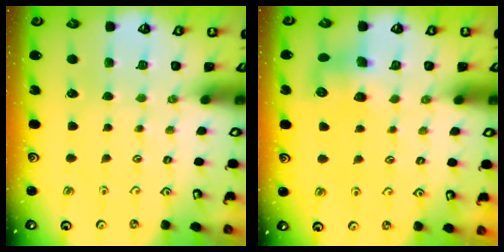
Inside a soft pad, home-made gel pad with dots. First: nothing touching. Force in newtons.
{"total": 8.5, "press": 8.5, "slide": 0.8}